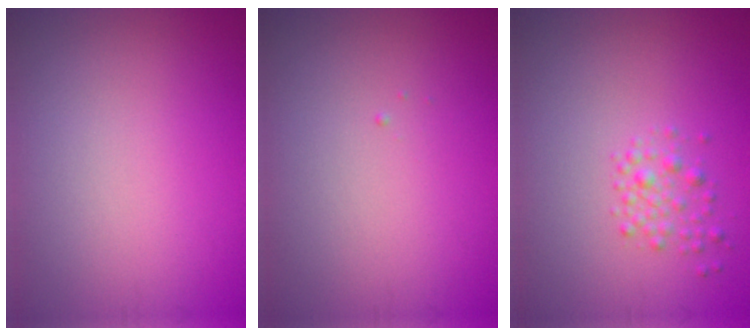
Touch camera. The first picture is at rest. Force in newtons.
{"total": 0.0}
{"total": 1.7, "press": 1.7, "slide": 0.1}